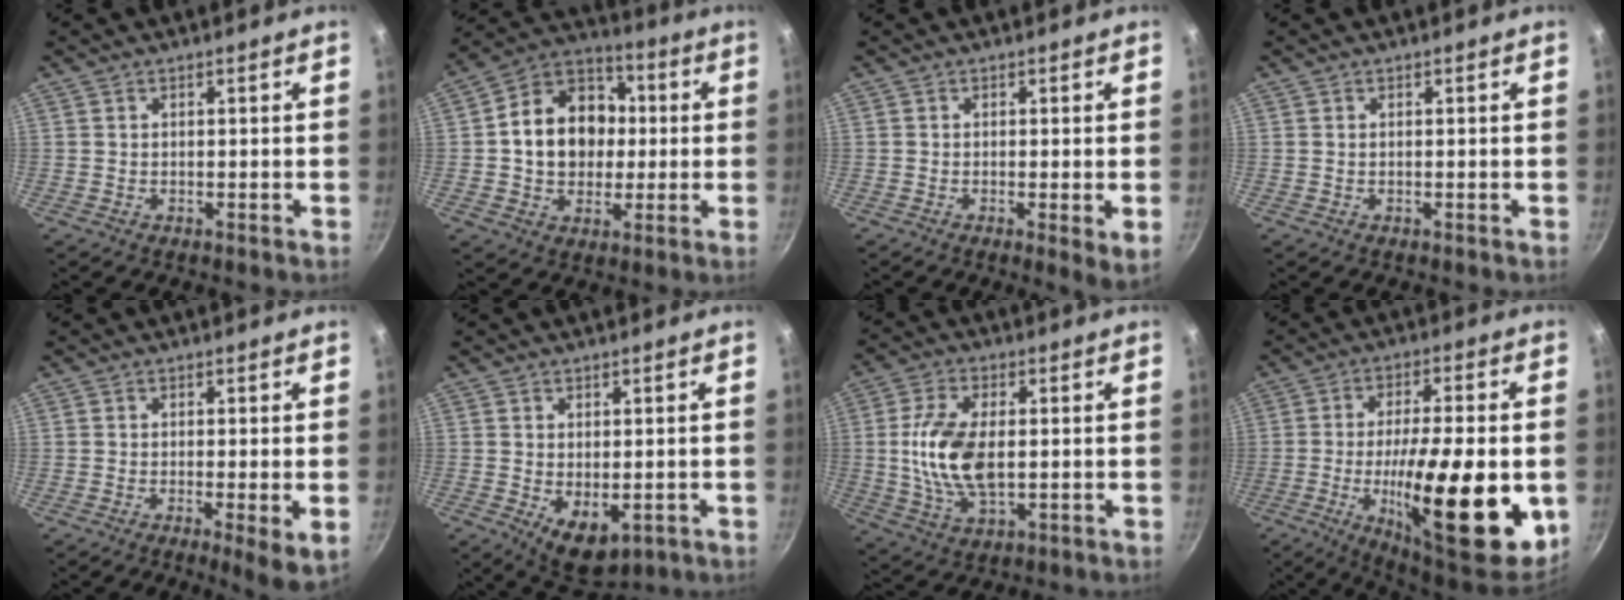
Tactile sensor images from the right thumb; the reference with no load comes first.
{"total": 16.2, "force": [0.7, 13.0, 9.6], "torque": [-0.125, 0.028, 0.001]}
{"total": 3.7, "force": [-0.6, 0.7, 3.6], "torque": [-0.056, -0.016, -0.009]}
{"total": 0.0}
{"total": 5.8, "force": [-1.4, 1.0, 5.5], "torque": [-0.081, -0.010, -0.017]}
{"total": 7.1, "force": [-1.4, 4.3, 5.5], "torque": [-0.069, -0.014, -0.005]}
{"total": 12.4, "force": [0.3, 6.5, 10.6], "torque": [-0.206, 0.001, 0.006]}
{"total": 26.2, "force": [-5.5, 7.7, 24.5], "torque": [-0.353, -0.001, -0.081]}